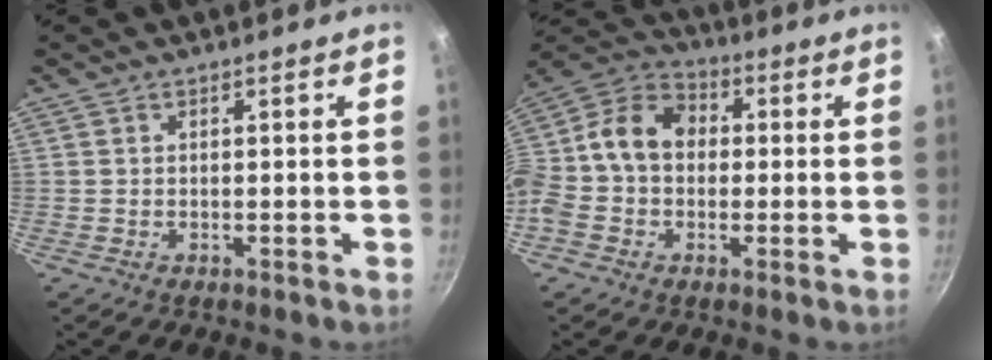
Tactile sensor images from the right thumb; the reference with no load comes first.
{"total": 14.1, "force": [0.1, 11.0, 8.9], "torque": [-0.139, 0.045, -0.025]}